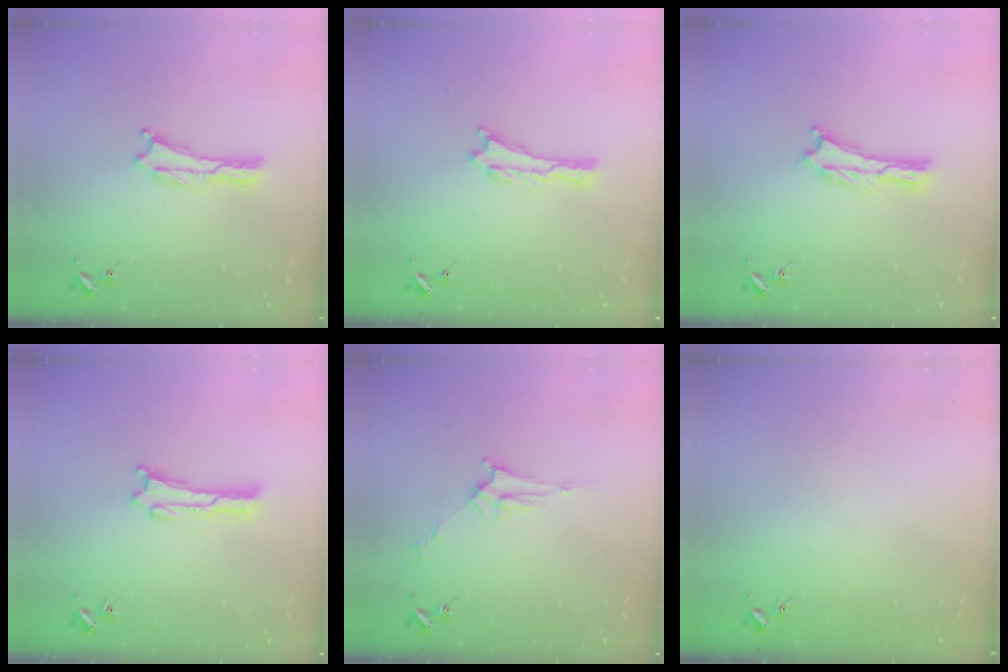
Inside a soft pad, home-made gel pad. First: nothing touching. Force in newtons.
{"total": 0.0}
{"total": 0.6, "press": 0.6, "slide": 0.2}
{"total": 0.0}
{"total": 3.8, "press": 3.8, "slide": 0.3}
{"total": 0.0}